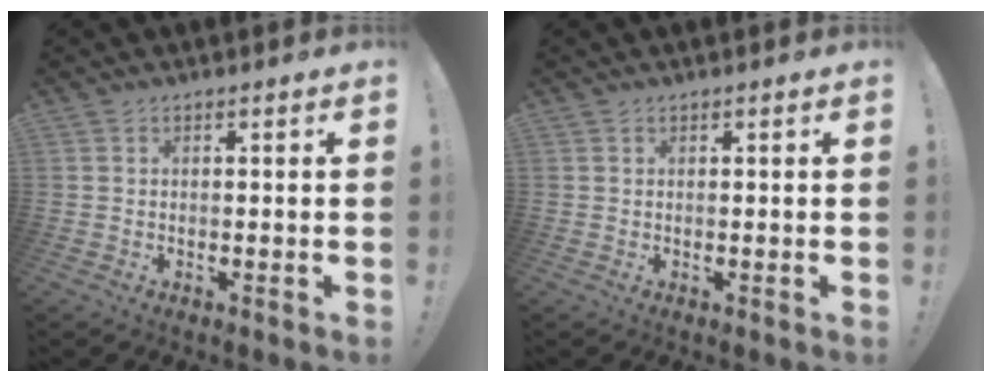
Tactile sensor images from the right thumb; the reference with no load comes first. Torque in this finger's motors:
{"motor_torque": [-0.15, 0.00, -0.18, 0.38, -0.04]}